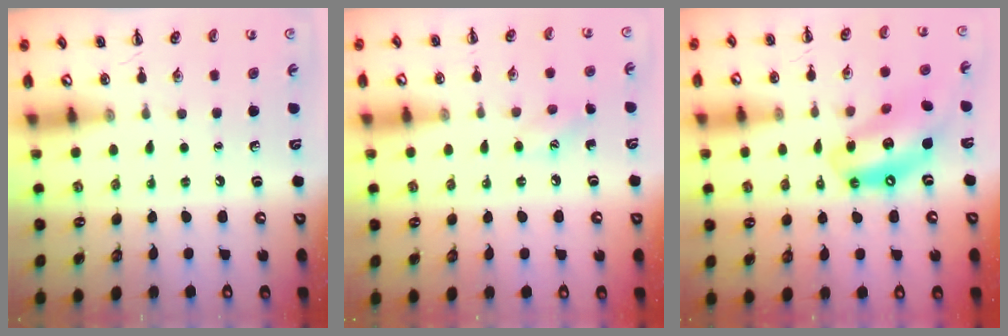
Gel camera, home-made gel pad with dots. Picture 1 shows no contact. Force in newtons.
{"total": 7.9, "press": 7.7, "slide": 1.6}
{"total": 13.9, "press": 13.4, "slide": 3.8}